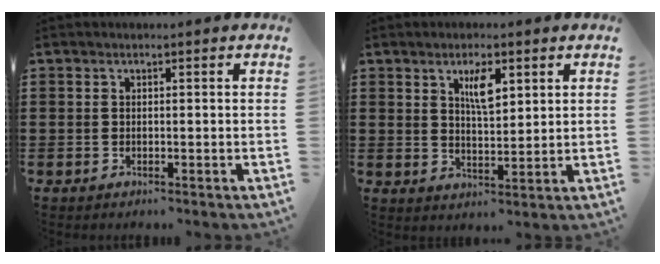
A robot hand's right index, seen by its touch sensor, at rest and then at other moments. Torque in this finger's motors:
{"motor_torque": [0.10, -0.01, 0.19, 0.12]}